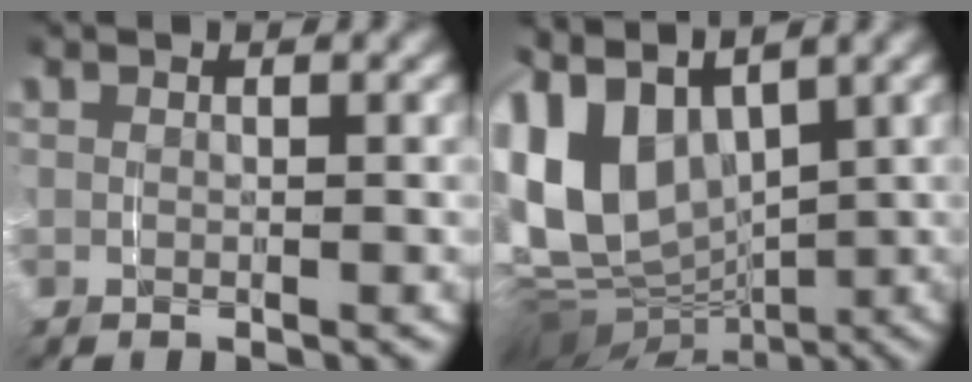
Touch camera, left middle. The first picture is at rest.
{"total": 17.0, "force": [-0.5, 13.9, 9.8], "torque": [-0.252, -0.038, -0.008]}